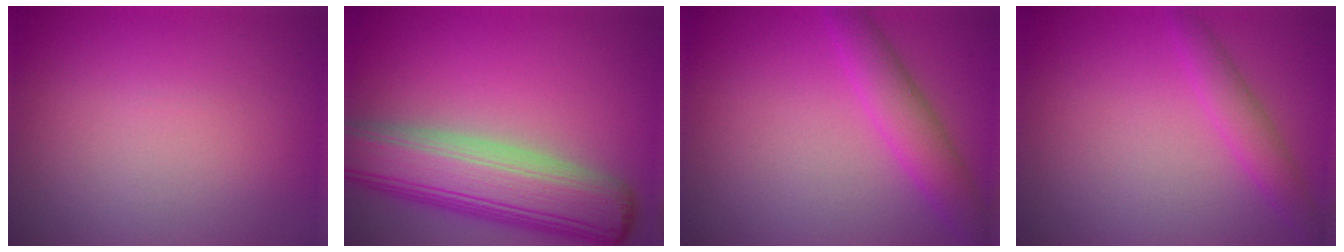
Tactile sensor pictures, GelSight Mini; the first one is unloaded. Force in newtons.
{"total": 9.7, "press": 9.7, "slide": 0.6}
{"total": 3.6, "press": 3.6, "slide": 0.2}
{"total": 2.3, "press": 2.3, "slide": 0.1}